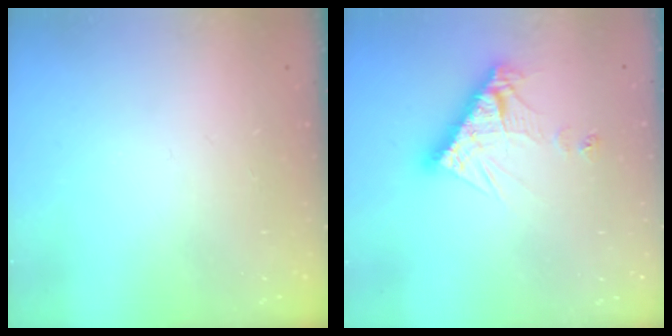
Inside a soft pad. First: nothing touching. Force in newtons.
{"total": 10.5, "press": 10.5, "slide": 0.8}